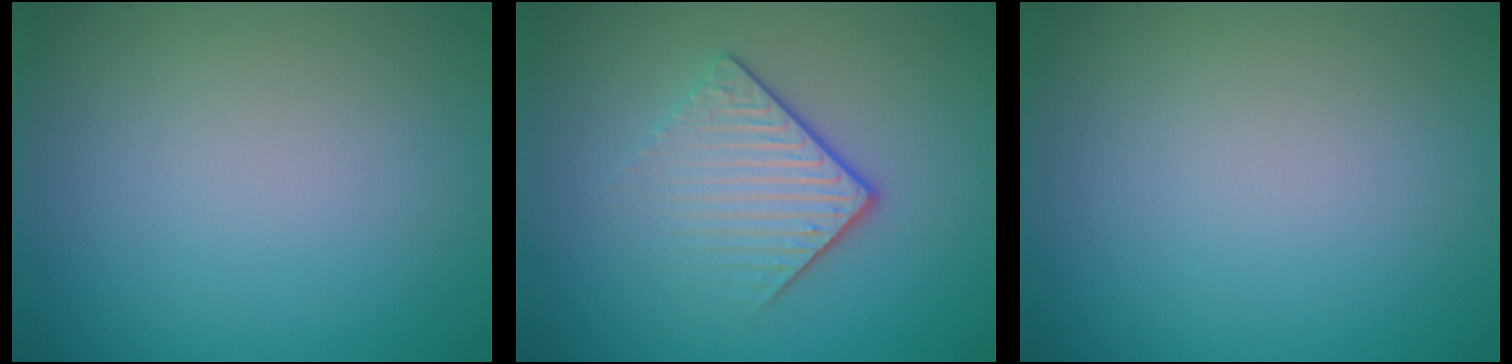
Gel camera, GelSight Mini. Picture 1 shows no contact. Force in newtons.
{"total": 4.2, "press": 2.6, "slide": 3.3}
{"total": 0.0}